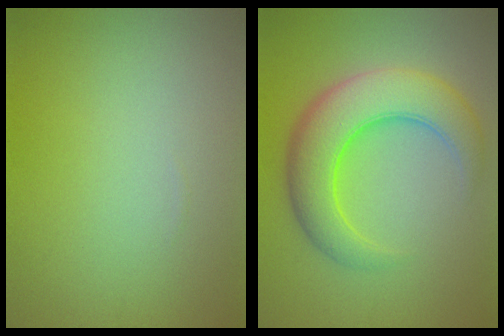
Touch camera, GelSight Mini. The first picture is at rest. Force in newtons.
{"total": 7.5, "press": 7.5, "slide": 0.1}